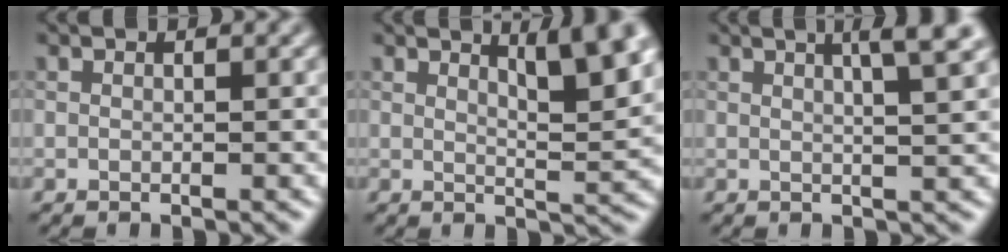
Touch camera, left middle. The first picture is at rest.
{"total": 5.5, "force": [3.1, 1.3, 4.4], "torque": [-0.053, 0.001, 0.047]}
{"total": 4.8, "force": [2.4, 1.2, 4.0], "torque": [-0.036, 0.016, 0.014]}